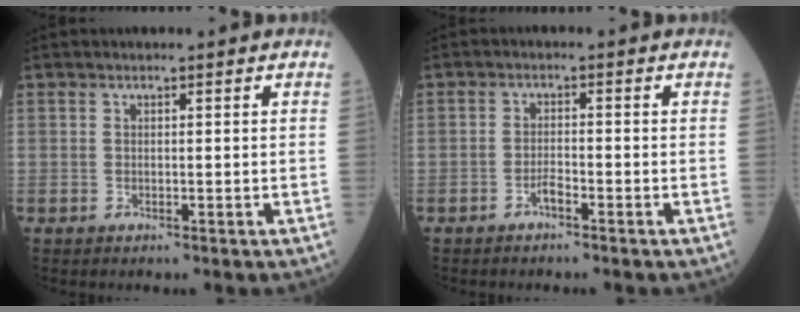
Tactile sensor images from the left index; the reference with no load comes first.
{"total": 1.7, "force": [-1.2, 0.2, 1.1], "torque": [-0.023, 0.001, -0.024]}